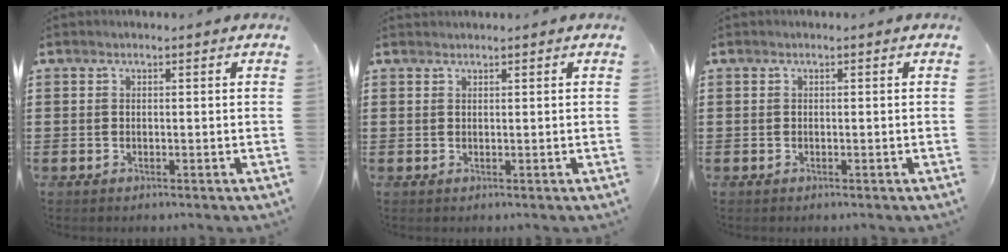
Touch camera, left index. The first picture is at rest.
{"total": 0.6, "force": [0.6, 0.0, -0.1], "torque": [-0.001, 0.000, 0.013]}
{"total": 0.0}